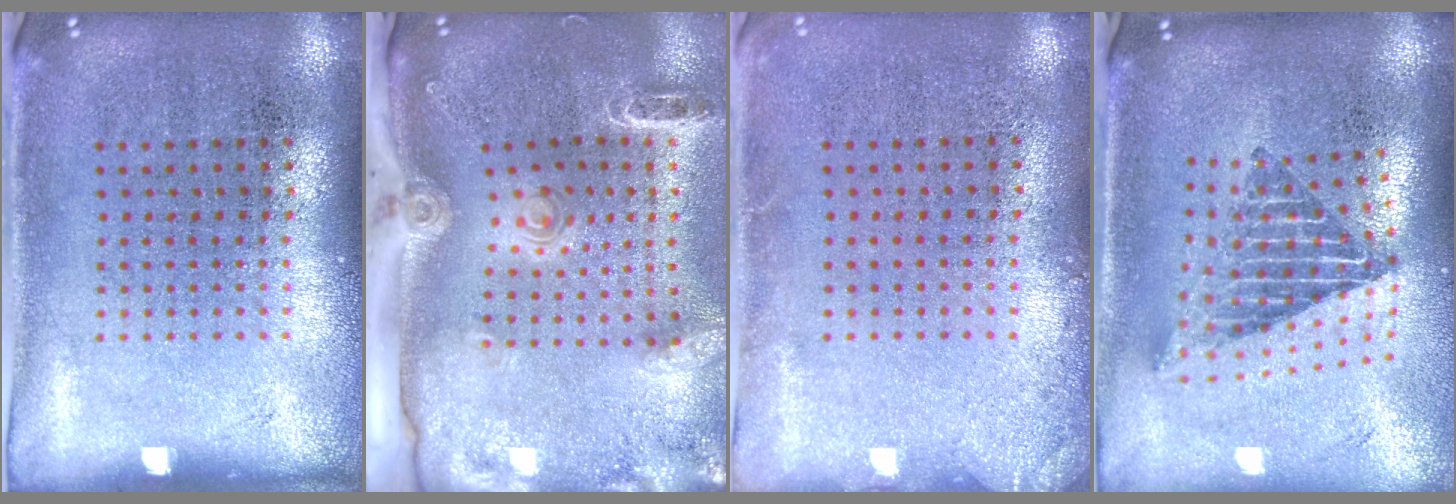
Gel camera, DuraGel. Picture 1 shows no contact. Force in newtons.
{"total": 2.5, "press": 2.0, "slide": 1.5}
{"total": 1.2, "press": 1.2, "slide": 0.2}
{"total": 2.2, "press": 1.6, "slide": 1.5}